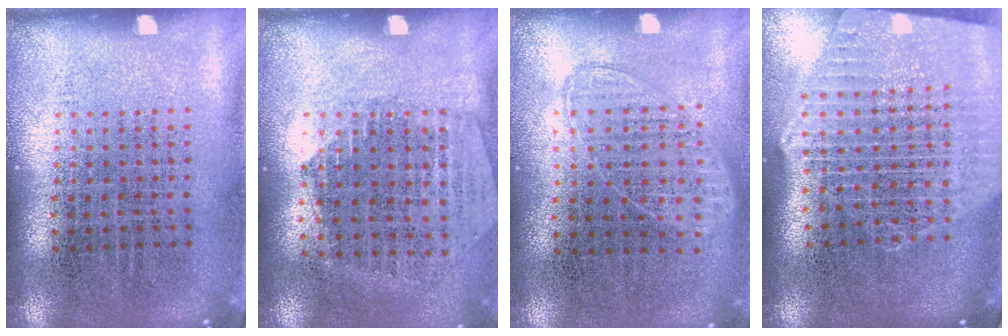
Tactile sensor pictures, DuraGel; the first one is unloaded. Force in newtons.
{"total": 1.3, "press": 1.2, "slide": 0.5}
{"total": 0.8, "press": 0.7, "slide": 0.3}
{"total": 2.7, "press": 2.3, "slide": 1.4}